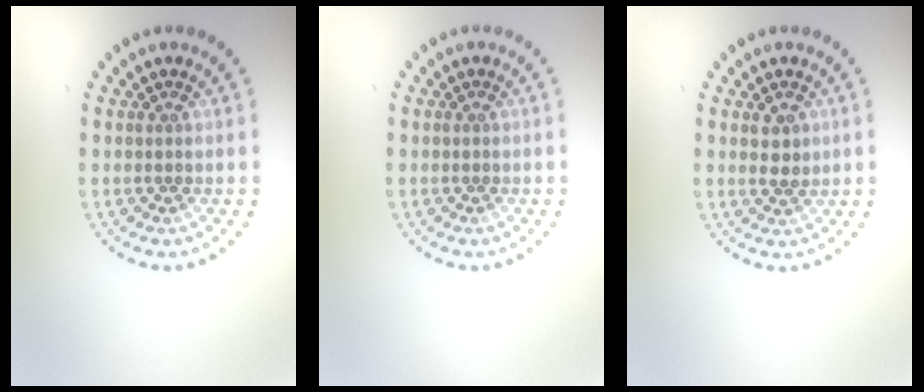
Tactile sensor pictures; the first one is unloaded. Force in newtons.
{"total": 0.0}
{"total": 2.0, "press": 1.9, "slide": 0.6}